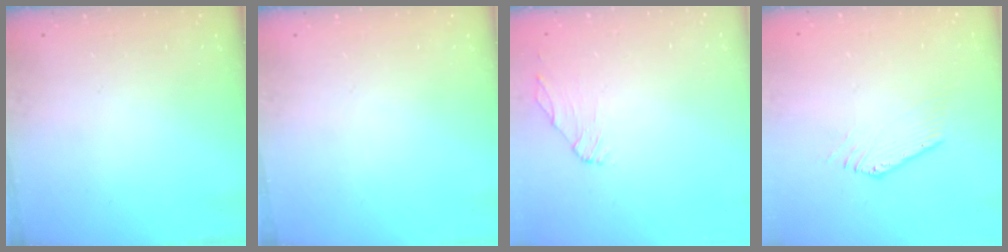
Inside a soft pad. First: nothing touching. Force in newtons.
{"total": 0.0}
{"total": 0.6, "press": 0.5, "slide": 0.3}
{"total": 1.0, "press": 1.0, "slide": 0.1}